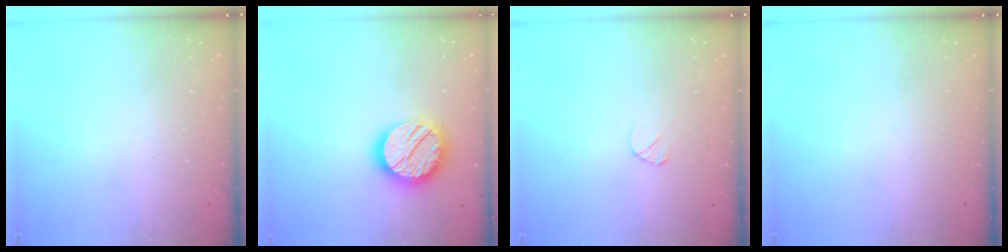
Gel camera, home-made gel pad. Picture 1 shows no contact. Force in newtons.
{"total": 16.4, "press": 16.4, "slide": 1.3}
{"total": 2.8, "press": 2.8, "slide": 0.3}
{"total": 0.0}